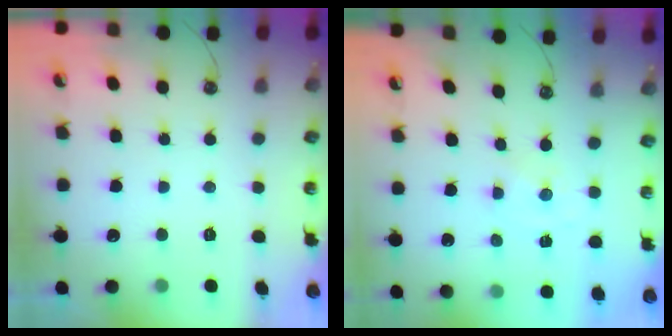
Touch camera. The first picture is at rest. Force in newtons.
{"total": 0.0}